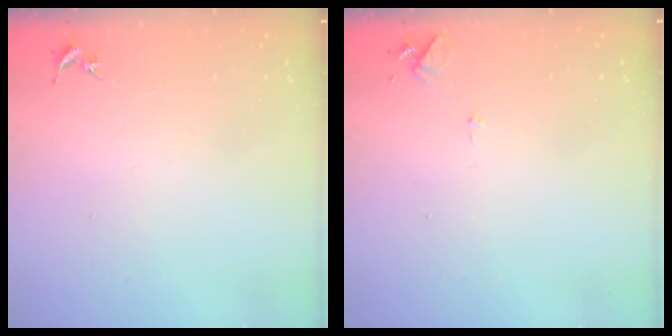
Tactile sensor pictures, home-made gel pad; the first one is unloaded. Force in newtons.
{"total": 6.1, "press": 6.0, "slide": 0.8}